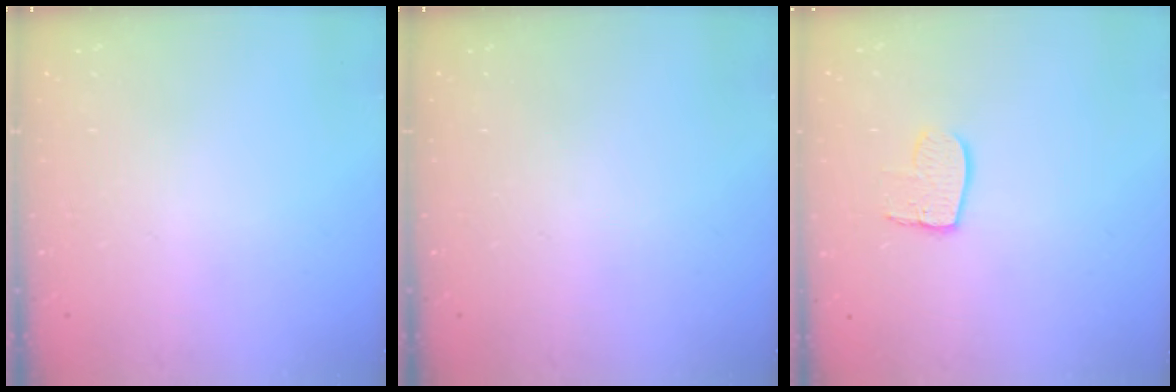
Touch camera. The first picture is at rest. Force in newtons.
{"total": 0.0}
{"total": 8.3, "press": 8.3, "slide": 0.7}